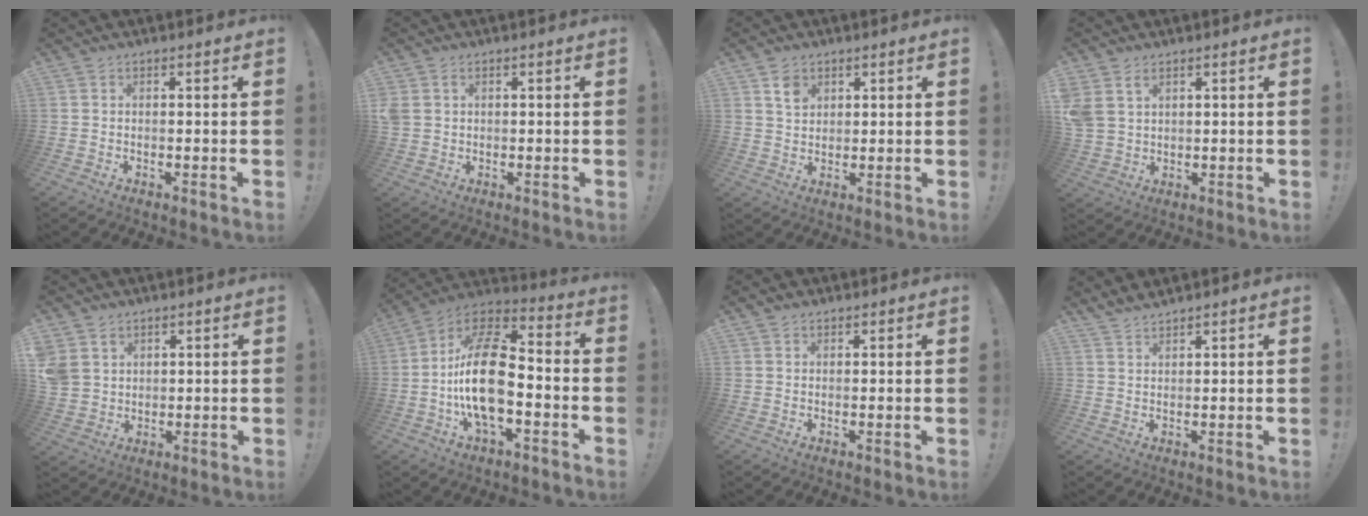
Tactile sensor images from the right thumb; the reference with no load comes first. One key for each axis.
{"total": 2.8, "fx": 0.9, "fy": 2.3, "fz": 1.3, "tx": -0.036, "ty": 0.002, "tz": 0.019}
{"total": 4.9, "fx": 2.9, "fy": 3.4, "fz": 1.8, "tx": -0.013, "ty": -0.014, "tz": 0.051}
{"total": 4.6, "fx": 2.5, "fy": 3.2, "fz": 2.2, "tx": -0.034, "ty": -0.008, "tz": 0.051}
{"total": 5.9, "fx": 2.7, "fy": 4.9, "fz": 1.8, "tx": -0.041, "ty": -0.010, "tz": 0.058}
{"total": 20.2, "fx": -4.0, "fy": 10.1, "fz": 17.1, "tx": -0.330, "ty": 0.030, "tz": -0.064}
{"total": 1.0, "fx": 0.8, "fy": 0.6, "fz": 0.1, "tx": 0.004, "ty": -0.003, "tz": 0.016}
{"total": 2.5, "fx": 2.5, "fy": 0.1, "fz": 0.3, "tx": -0.004, "ty": -0.019, "tz": 0.046}